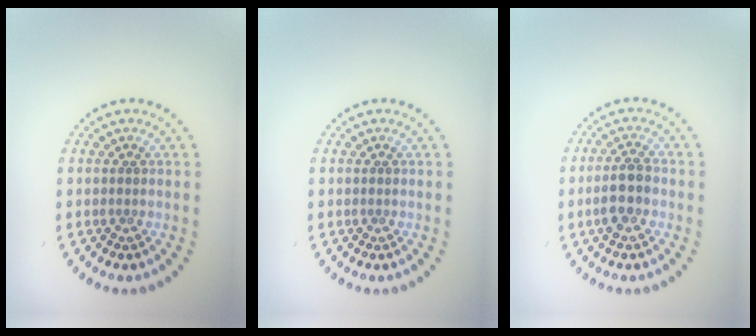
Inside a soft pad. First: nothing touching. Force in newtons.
{"total": 0.0}
{"total": 2.8, "press": 2.8, "slide": 0.5}